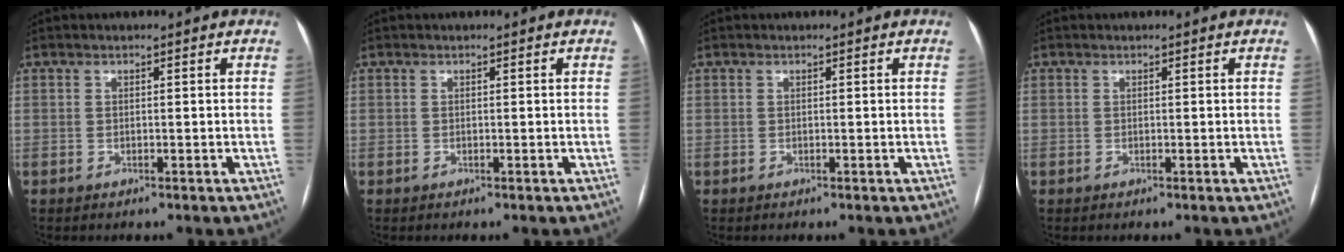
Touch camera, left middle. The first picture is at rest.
{"total": 0.0}
{"total": 0.0}
{"total": 0.0}